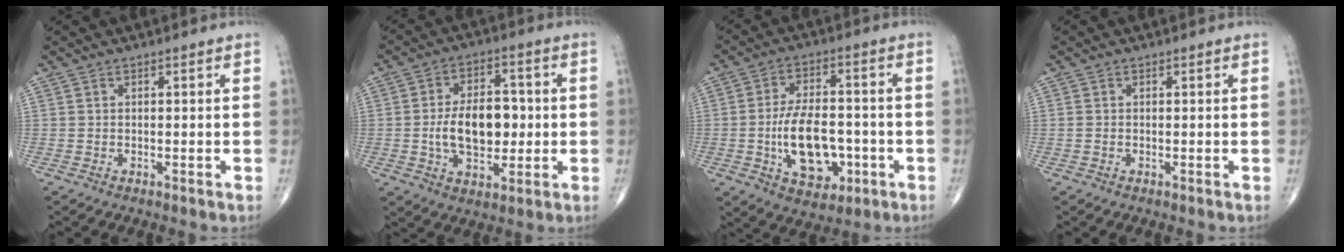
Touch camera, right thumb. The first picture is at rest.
{"total": 12.3, "force": [-0.5, 7.3, 9.8], "torque": [-0.139, 0.011, -0.007]}
{"total": 13.3, "force": [-3.0, 7.7, 10.4], "torque": [-0.154, 0.015, -0.041]}
{"total": 0.6, "force": [-0.1, 0.4, 0.4], "torque": [-0.013, 0.002, -0.001]}